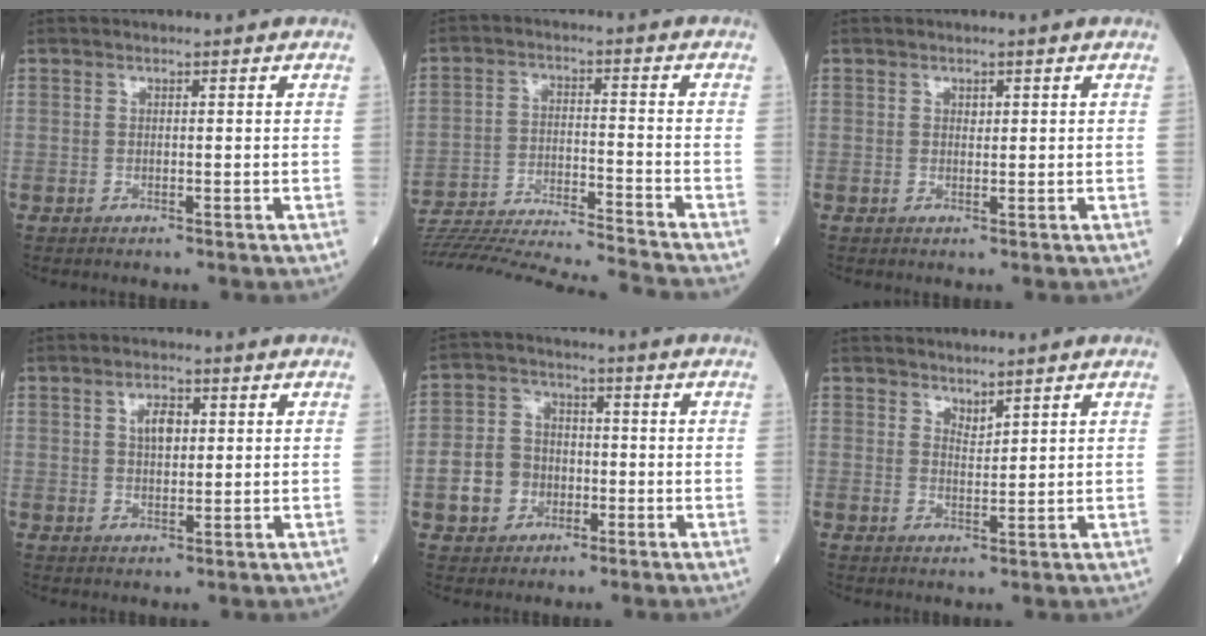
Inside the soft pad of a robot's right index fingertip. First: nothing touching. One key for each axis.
{"total": 23.6, "fx": -22.1, "fy": -1.7, "fz": 7.9, "tx": -0.142, "ty": -0.045, "tz": -0.339}
{"total": 0.7, "fx": 0.3, "fy": 0.5, "fz": 0.4, "tx": -0.004, "ty": -0.002, "tz": 0.005}
{"total": 3.5, "fx": 1.1, "fy": 1.7, "fz": 2.9, "tx": -0.051, "ty": 0.004, "tz": 0.018}
{"total": 7.3, "fx": -2.1, "fy": 6.3, "fz": 3.1, "tx": -0.077, "ty": 0.019, "tz": -0.031}
{"total": 1.9, "fx": 1.8, "fy": 0.4, "fz": 0.5, "tx": -0.008, "ty": -0.005, "tz": 0.035}